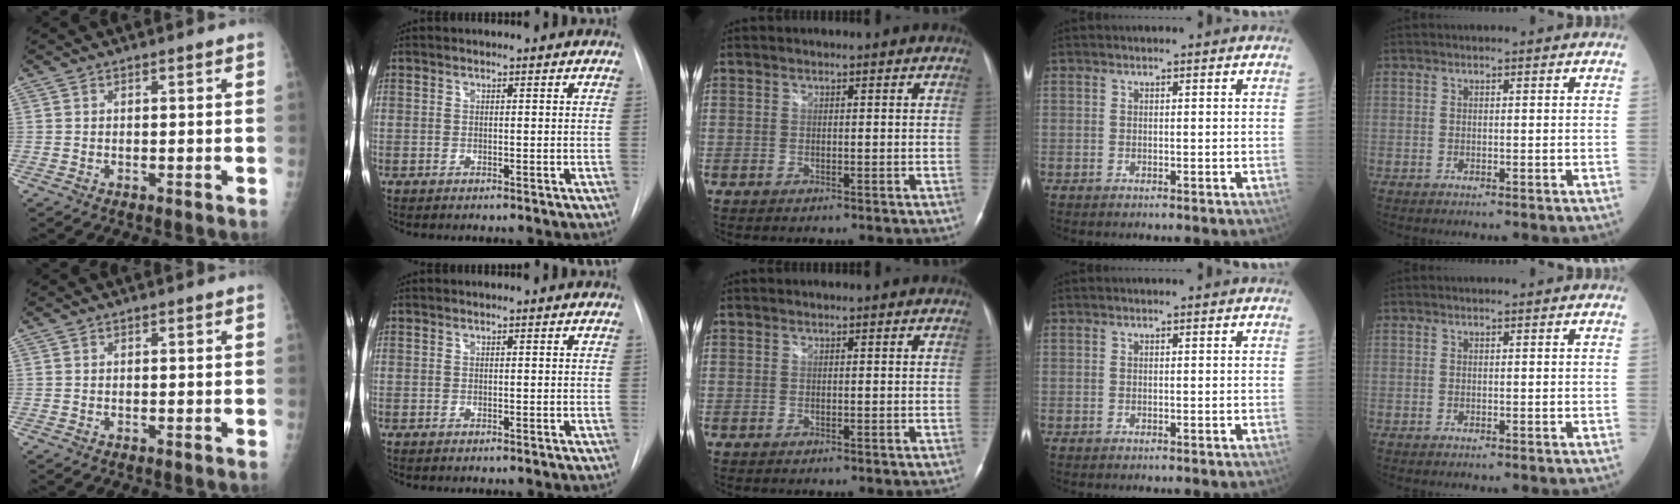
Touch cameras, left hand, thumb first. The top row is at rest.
{}